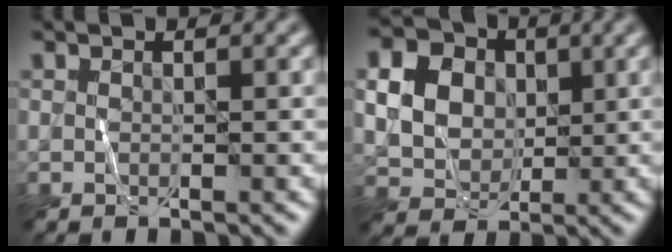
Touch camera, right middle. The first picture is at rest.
{"total": 11.1, "force": [3.0, 9.4, 5.0], "torque": [-0.129, 0.025, 0.062]}